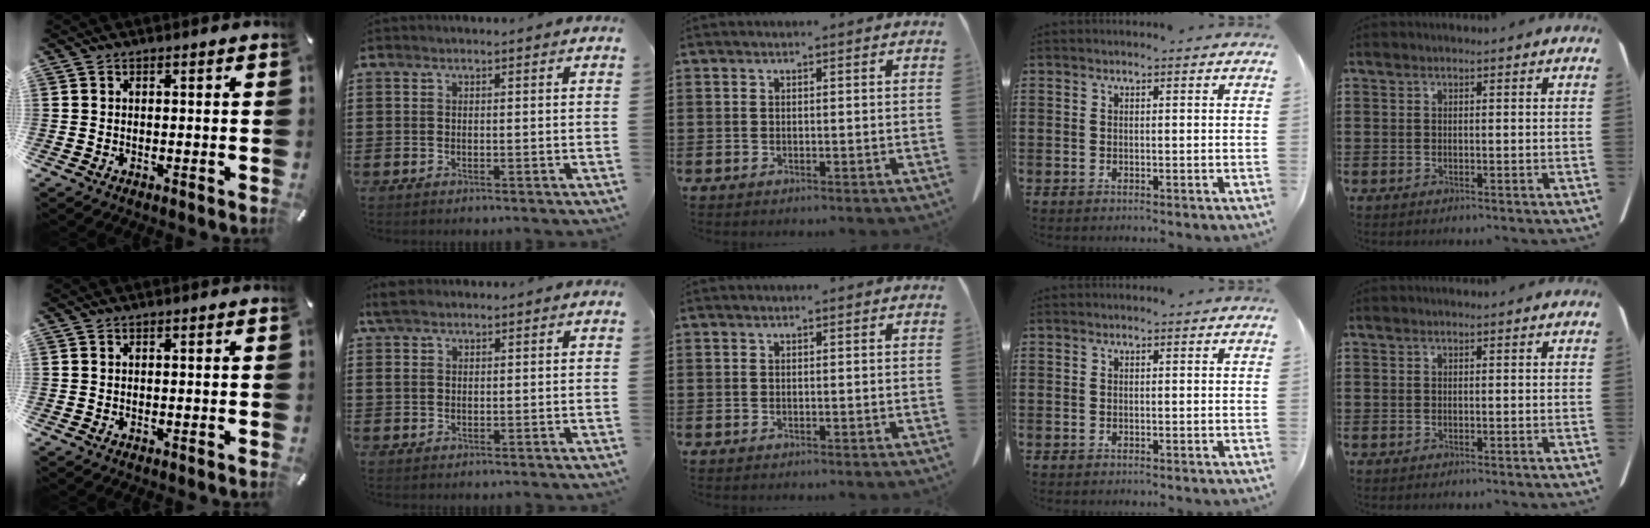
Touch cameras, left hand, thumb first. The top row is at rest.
{"index": {"total": 2.4, "force": [1.6, 1.3, 1.3], "torque": [-0.032, 0.009, 0.029]}}